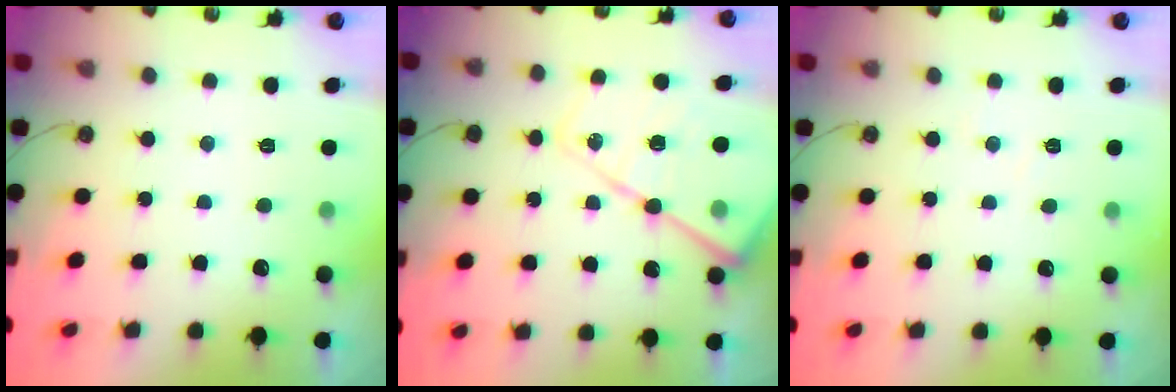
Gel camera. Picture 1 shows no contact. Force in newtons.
{"total": 20.1, "press": 20.0, "slide": 1.9}
{"total": 4.1, "press": 4.1, "slide": 0.8}